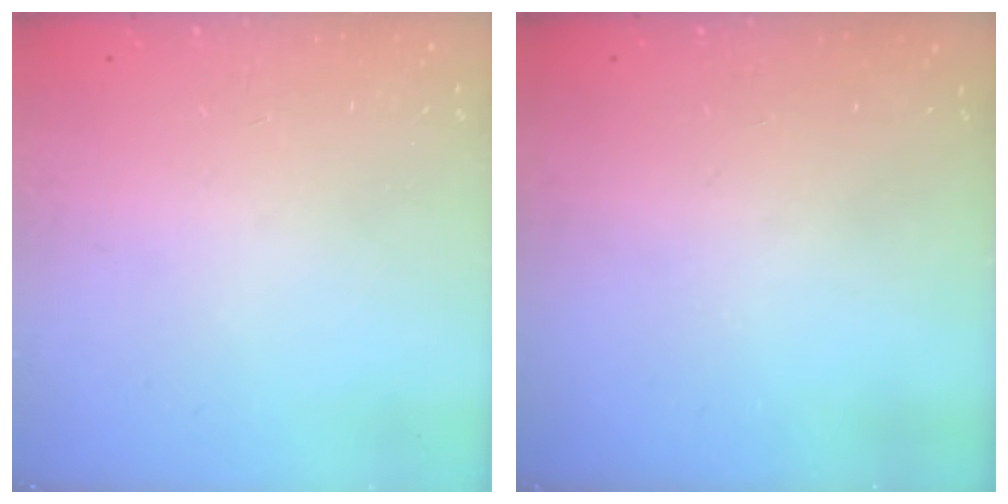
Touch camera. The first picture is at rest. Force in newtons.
{"total": 0.0}